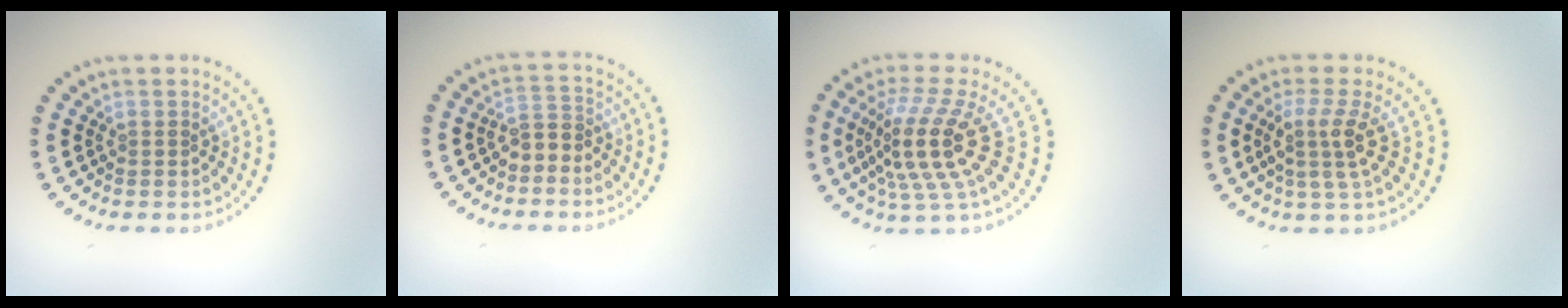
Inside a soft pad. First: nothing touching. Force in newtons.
{"total": 2.0, "press": 1.7, "slide": 1.0}
{"total": 5.4, "press": 4.0, "slide": 3.7}
{"total": 3.0, "press": 2.4, "slide": 1.9}